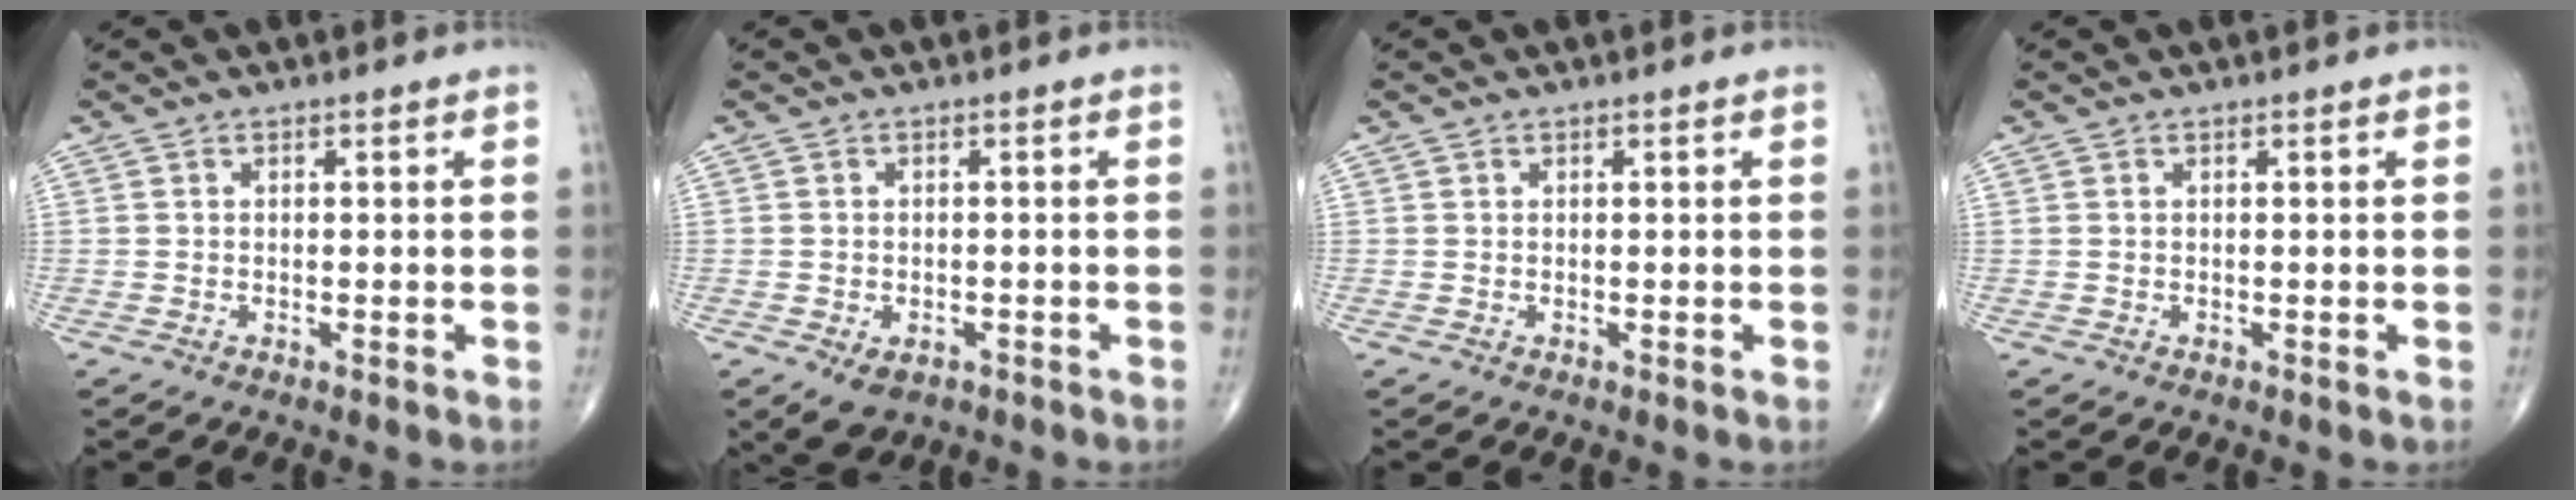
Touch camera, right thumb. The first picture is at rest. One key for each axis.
{"total": 4.0, "fx": -1.9, "fy": 2.7, "fz": 2.3, "tx": -0.034, "ty": 0.002, "tz": -0.019}
{"total": 0.0}
{"total": 0.0}